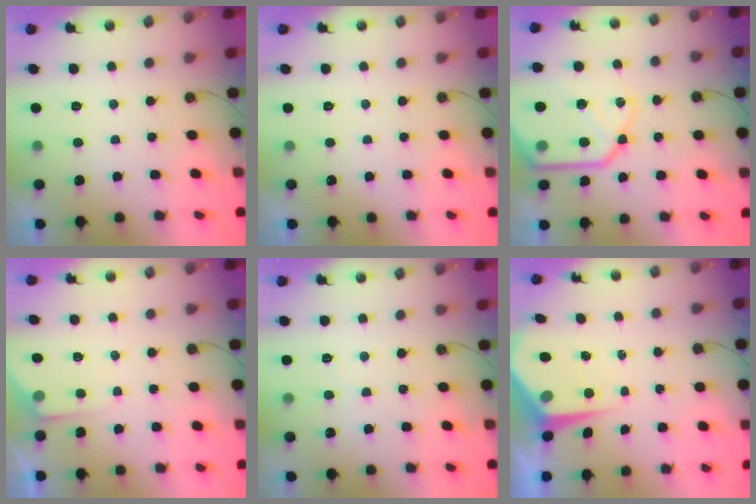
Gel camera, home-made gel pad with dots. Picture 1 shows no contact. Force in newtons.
{"total": 0.0}
{"total": 19.3, "press": 19.2, "slide": 2.3}
{"total": 3.4, "press": 3.4, "slide": 0.6}
{"total": 1.8, "press": 1.8, "slide": 0.4}
{"total": 6.3, "press": 6.3, "slide": 0.4}